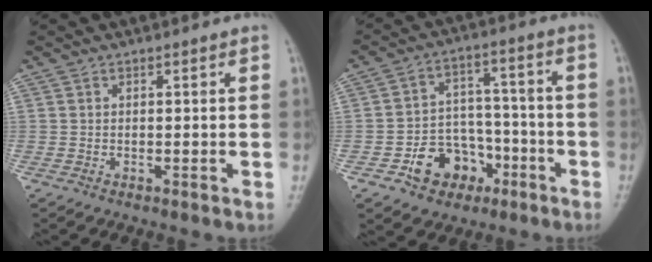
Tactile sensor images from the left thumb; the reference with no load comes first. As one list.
[{"total": 10.8, "force": [-5.3, 8.3, 4.5], "torque": [-0.031, 0.053, -0.081]}]